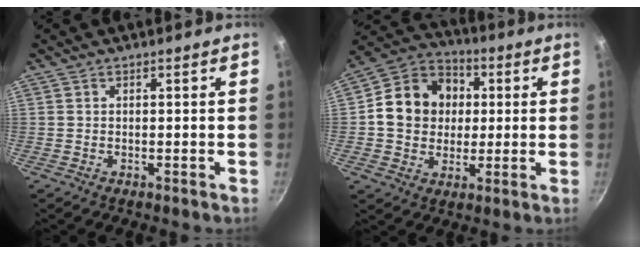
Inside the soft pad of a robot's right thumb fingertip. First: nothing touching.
{"total": 14.8, "force": [1.5, 12.6, 7.6], "torque": [-0.096, 0.020, 0.014]}